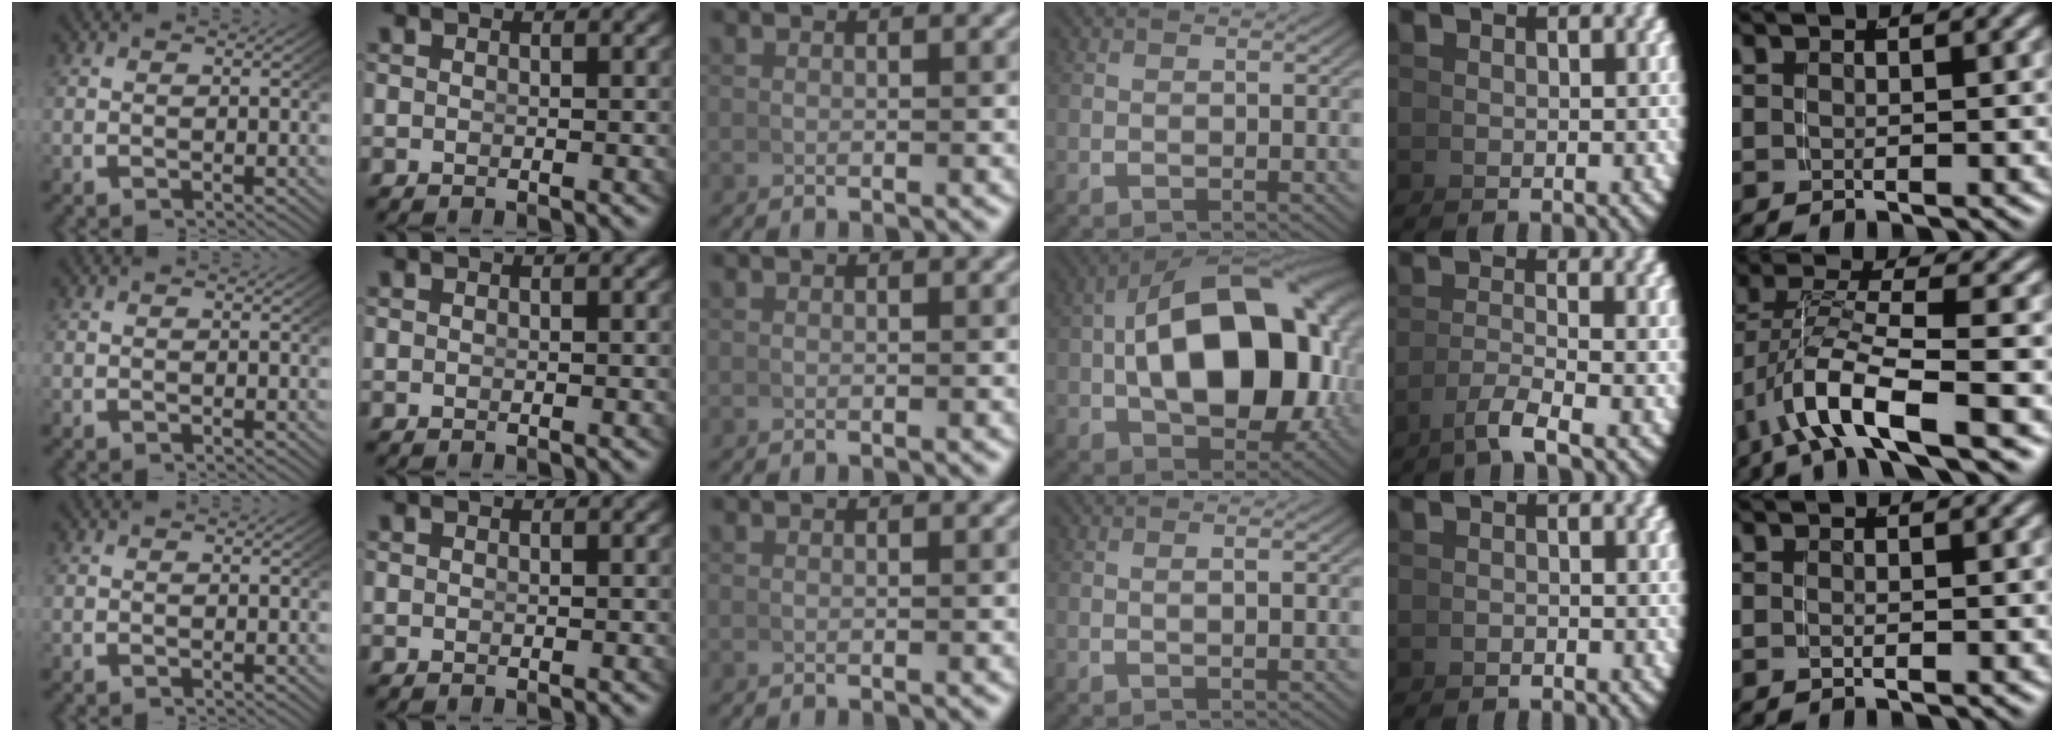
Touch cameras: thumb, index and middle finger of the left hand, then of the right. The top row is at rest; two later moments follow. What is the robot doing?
{"motion": "lift_and_place", "object": "bowl"}